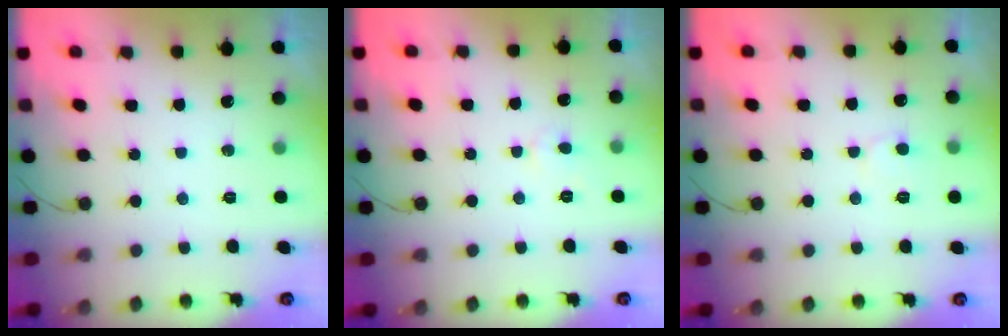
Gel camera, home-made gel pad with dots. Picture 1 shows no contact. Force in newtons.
{"total": 2.3, "press": 2.3, "slide": 0.1}
{"total": 4.6, "press": 4.6, "slide": 0.4}